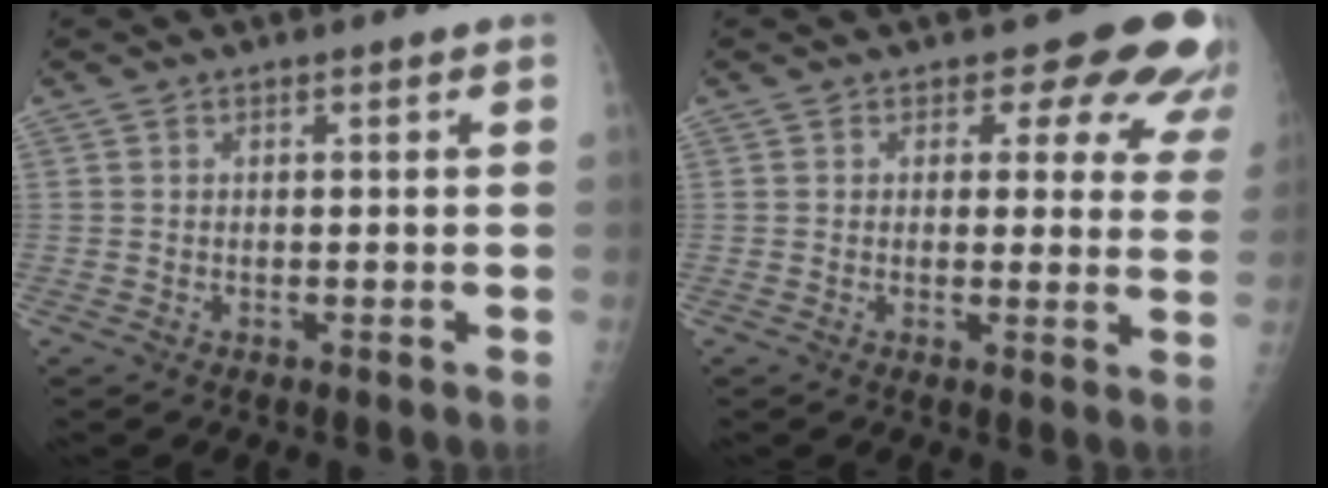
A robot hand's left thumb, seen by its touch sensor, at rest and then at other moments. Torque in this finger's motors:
{"motor_torque": [-0.09, 0.08, -0.04, -0.14, 0.07]}